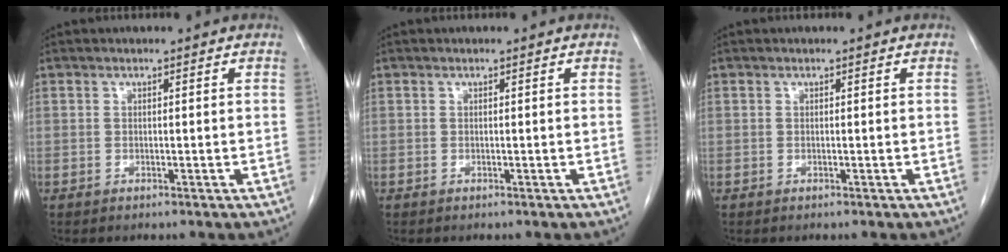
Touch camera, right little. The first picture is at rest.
{"total": 0.0}
{"total": 0.0}